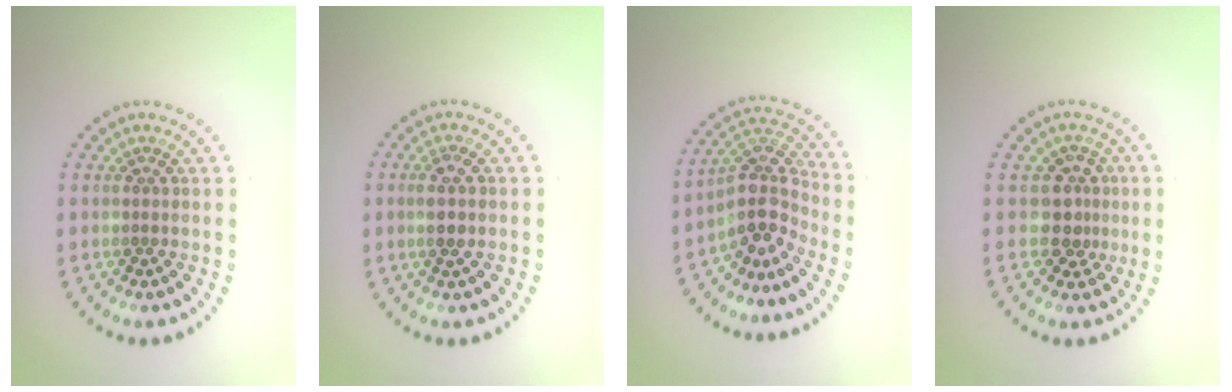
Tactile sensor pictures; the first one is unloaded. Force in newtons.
{"total": 1.5, "press": 1.3, "slide": 0.8}
{"total": 4.2, "press": 3.1, "slide": 2.8}
{"total": 2.7, "press": 2.2, "slide": 1.4}